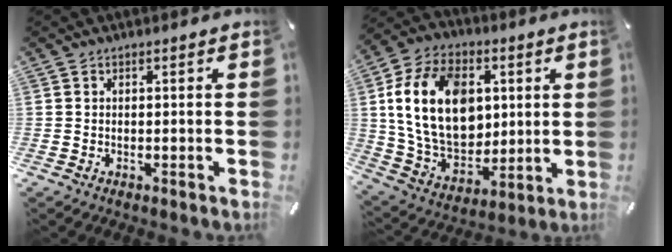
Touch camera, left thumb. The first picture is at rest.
{"total": 20.3, "force": [3.4, 15.0, 13.3], "torque": [-0.263, -0.004, 0.064]}